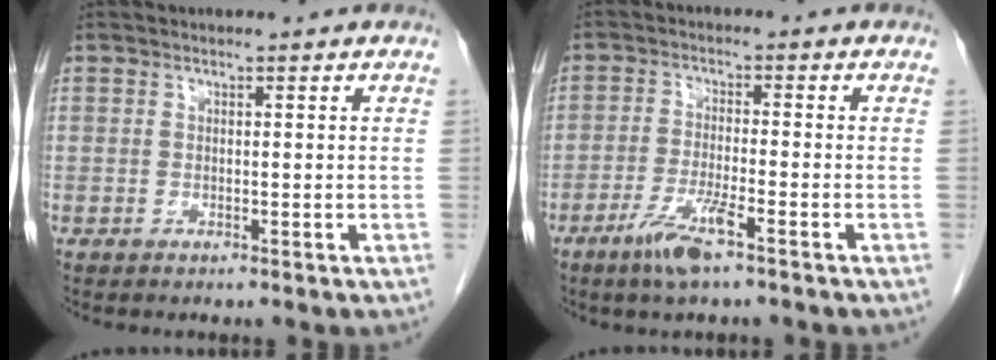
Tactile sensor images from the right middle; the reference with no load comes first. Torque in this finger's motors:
{"motor_torque": [0.84, -0.55, 0.14, 0.10]}